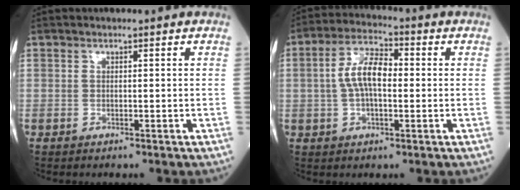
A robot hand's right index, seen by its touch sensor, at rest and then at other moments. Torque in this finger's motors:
{"motor_torque": [0.95, -0.05, 0.43, 0.16]}